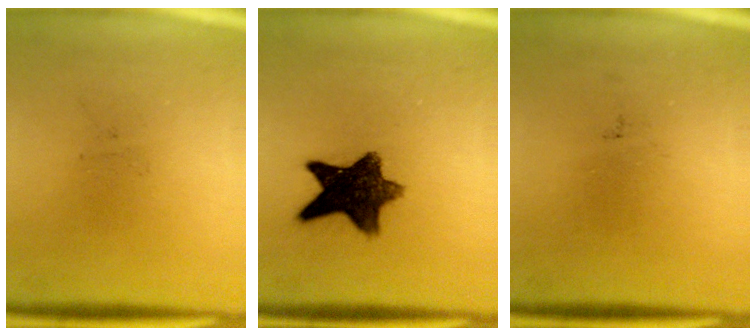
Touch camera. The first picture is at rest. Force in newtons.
{"total": 10.5}
{"total": 0.0}